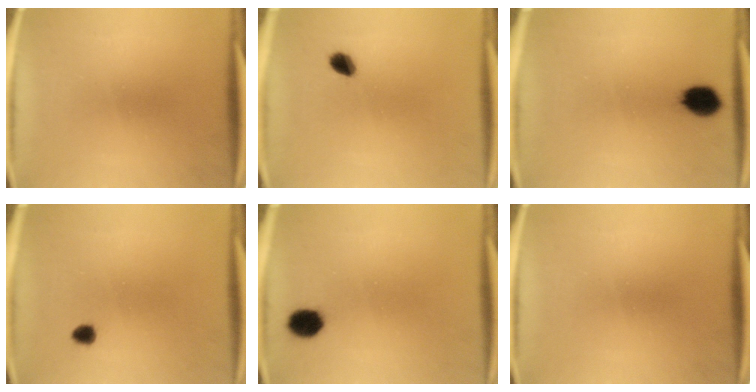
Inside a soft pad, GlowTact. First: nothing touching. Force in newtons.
{"total": 2.9}
{"total": 7.0}
{"total": 1.6}
{"total": 4.9}
{"total": 0.0}